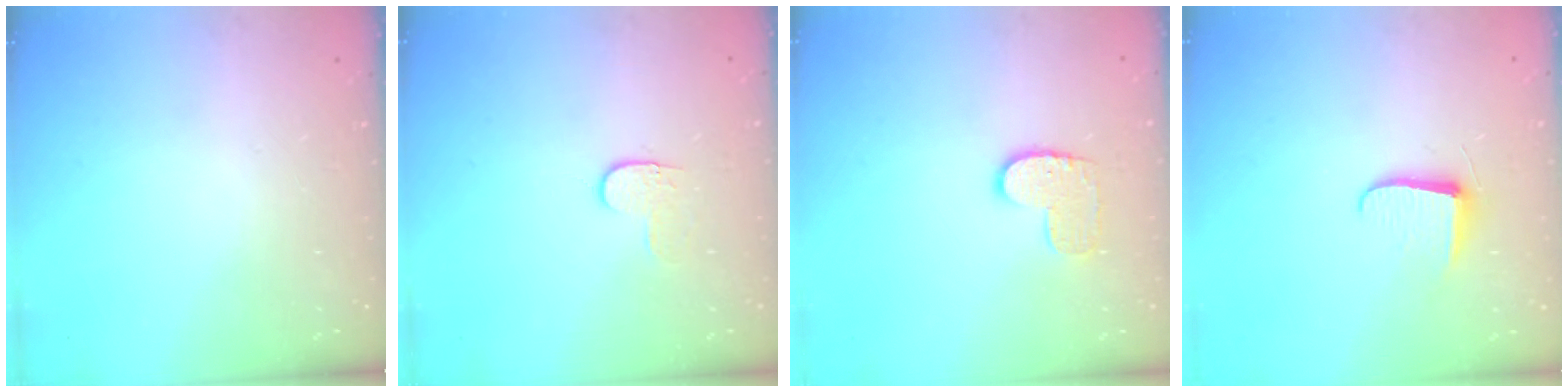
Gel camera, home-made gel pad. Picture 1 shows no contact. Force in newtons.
{"total": 4.0, "press": 3.9, "slide": 0.5}
{"total": 7.9, "press": 7.9, "slide": 0.3}
{"total": 6.2, "press": 6.2, "slide": 0.7}